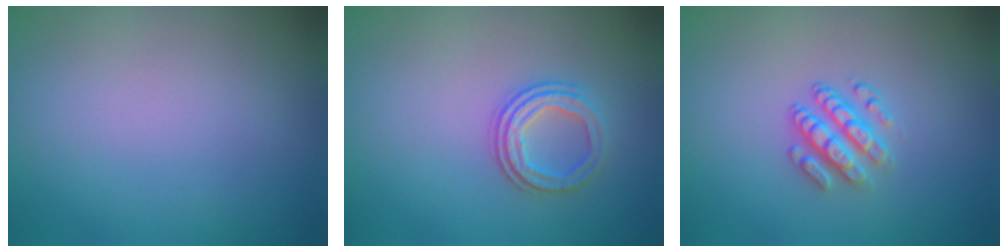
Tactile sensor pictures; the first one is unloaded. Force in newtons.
{"total": 2.5, "press": 2.4, "slide": 0.9}
{"total": 2.9, "press": 2.4, "slide": 1.6}